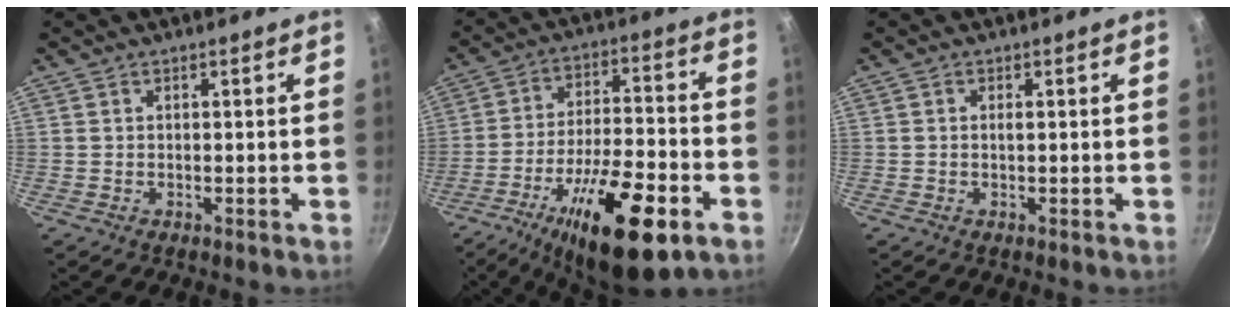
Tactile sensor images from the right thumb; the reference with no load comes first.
{"total": 21.8, "force": [-10.4, 7.4, 17.7], "torque": [-0.276, 0.034, -0.164]}
{"total": 0.8, "force": [0.1, 0.3, 0.7], "torque": [-0.014, 0.001, 0.000]}